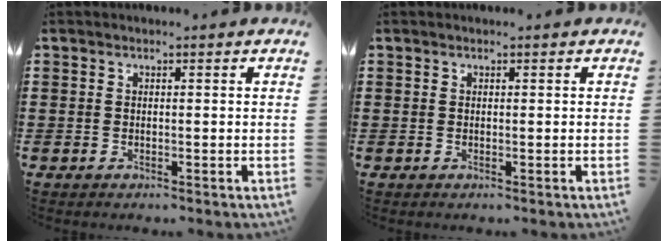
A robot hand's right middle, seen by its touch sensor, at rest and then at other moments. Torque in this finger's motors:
{"motor_torque": [-0.06, -0.02, -0.01, -0.02]}